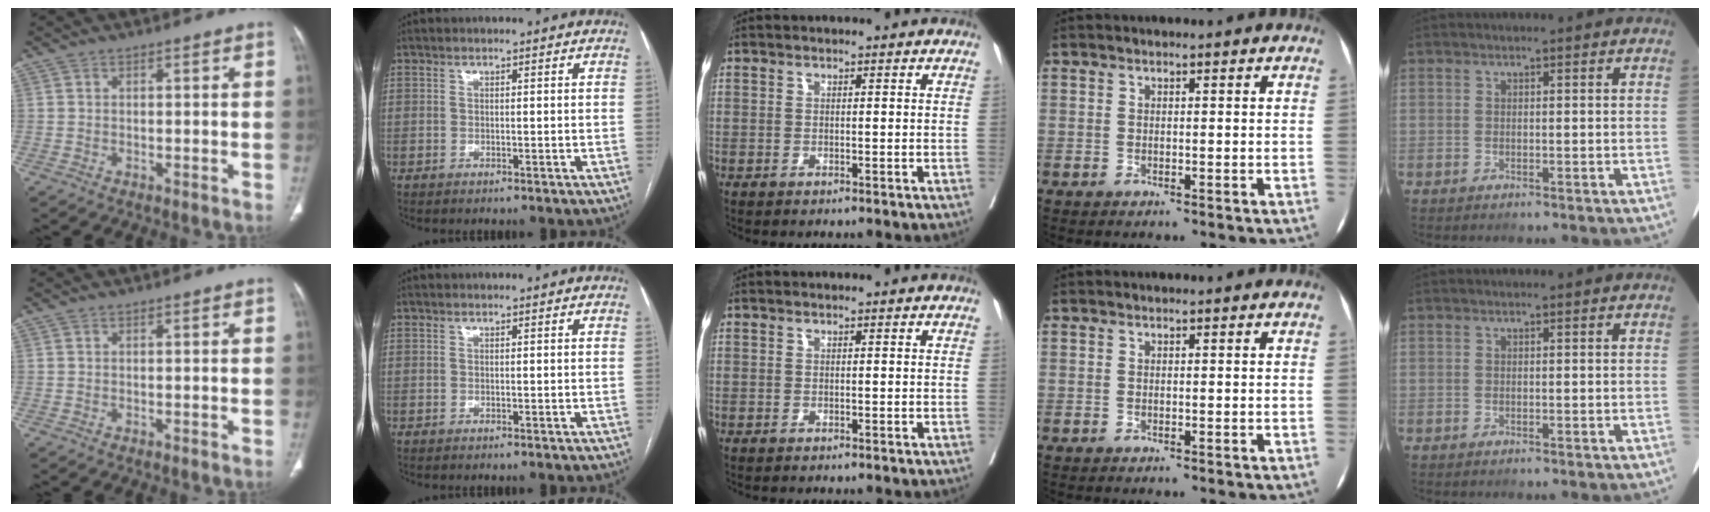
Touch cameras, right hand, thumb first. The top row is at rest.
{}